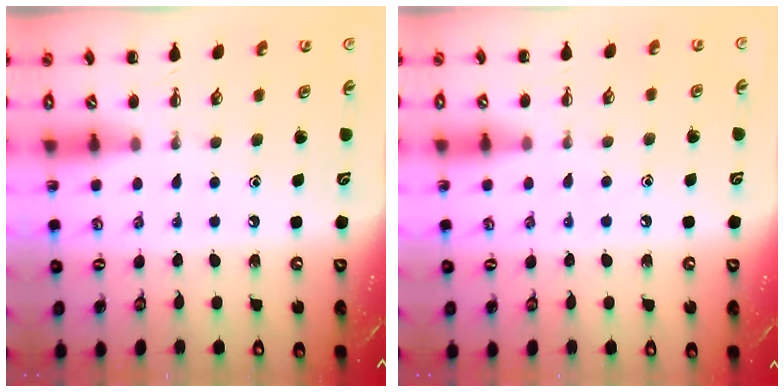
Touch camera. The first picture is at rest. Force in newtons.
{"total": 6.1, "press": 5.8, "slide": 2.0}